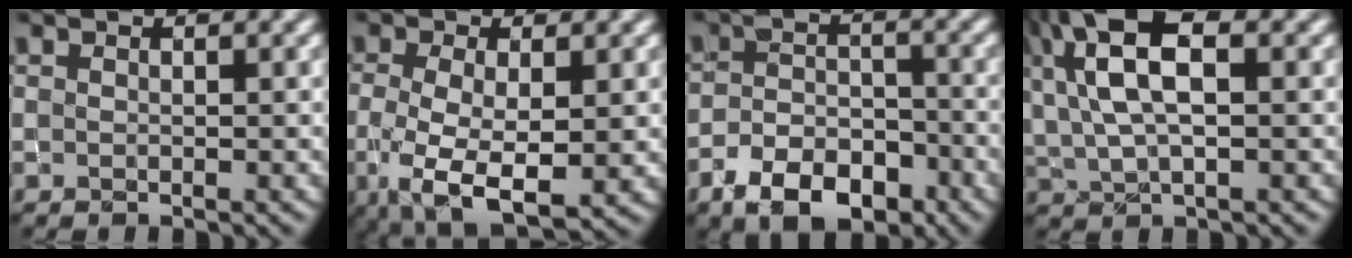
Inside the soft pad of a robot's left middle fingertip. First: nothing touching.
{"total": 7.1, "force": [-1.9, 3.2, 6.0], "torque": [-0.128, -0.020, -0.028]}
{"total": 5.9, "force": [-3.9, 3.2, 3.1], "torque": [-0.052, 0.000, -0.067]}
{"total": 8.8, "force": [3.6, 3.6, 7.2], "torque": [-0.144, 0.026, 0.061]}